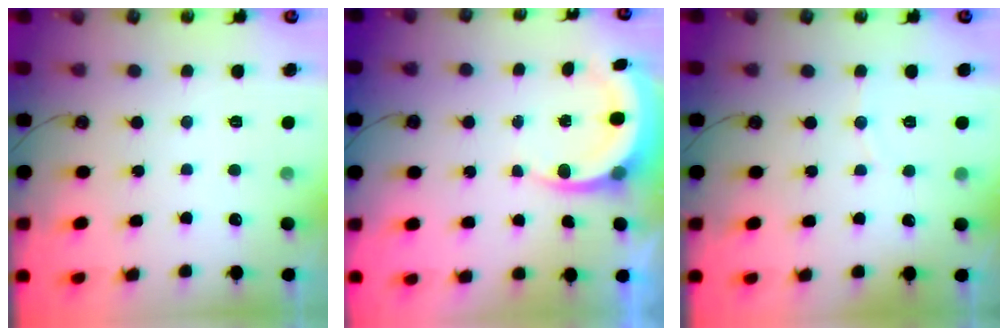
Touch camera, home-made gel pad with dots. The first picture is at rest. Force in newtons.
{"total": 5.6, "press": 5.5, "slide": 1.0}
{"total": 4.4, "press": 4.2, "slide": 1.2}